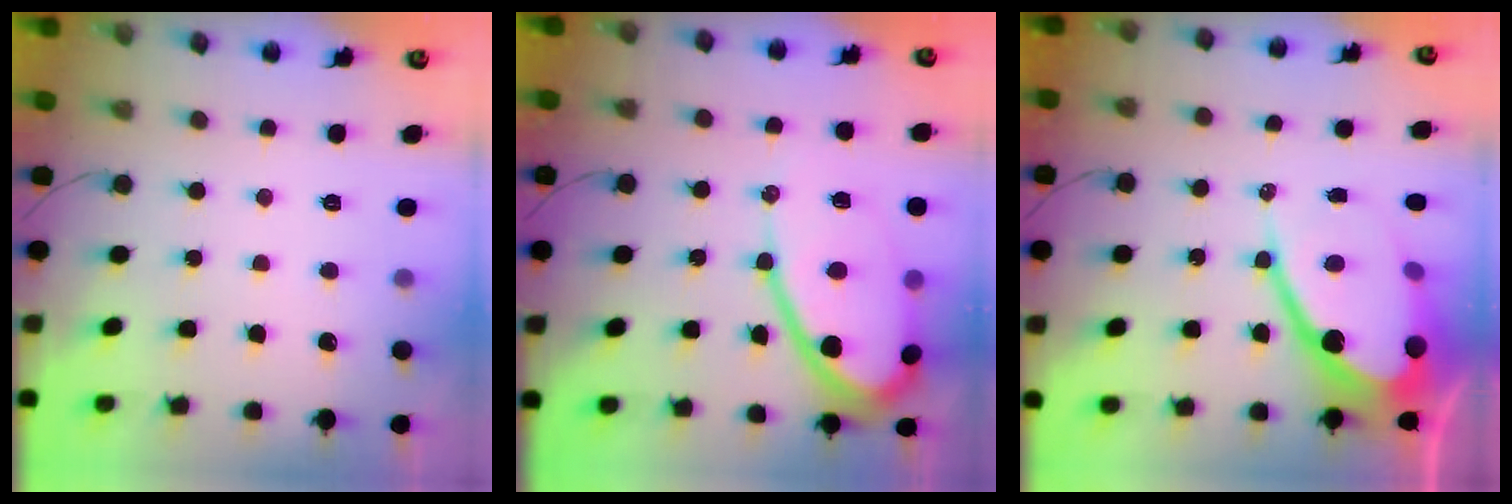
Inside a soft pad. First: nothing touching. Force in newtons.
{"total": 14.4, "press": 14.4, "slide": 1.6}
{"total": 20.2, "press": 20.1, "slide": 1.4}